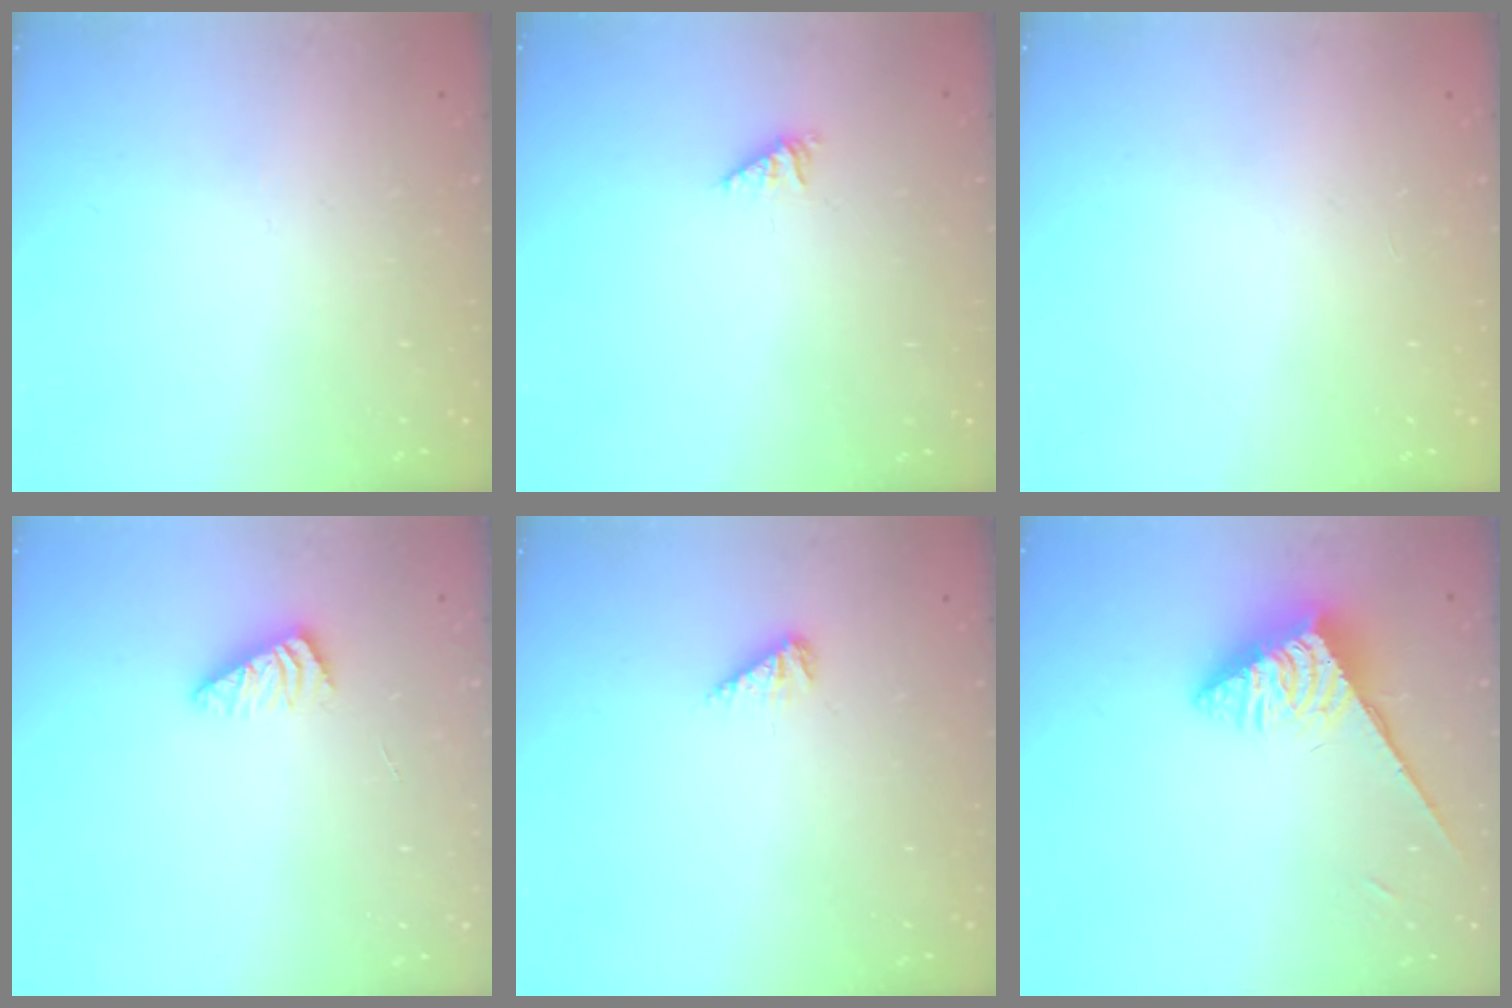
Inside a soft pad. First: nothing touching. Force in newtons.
{"total": 1.5, "press": 1.5, "slide": 0.3}
{"total": 0.0}
{"total": 2.5, "press": 2.4, "slide": 0.4}
{"total": 3.6, "press": 3.5, "slide": 0.6}
{"total": 4.0, "press": 4.0, "slide": 0.2}